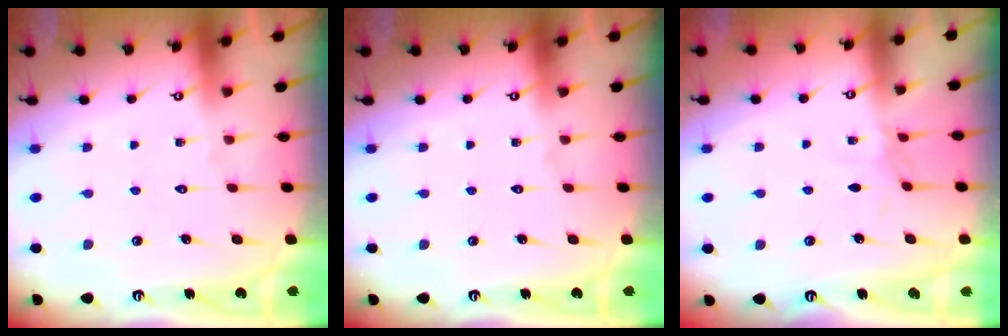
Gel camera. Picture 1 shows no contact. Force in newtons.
{"total": 0.0}
{"total": 2.3, "press": 2.3, "slide": 0.5}